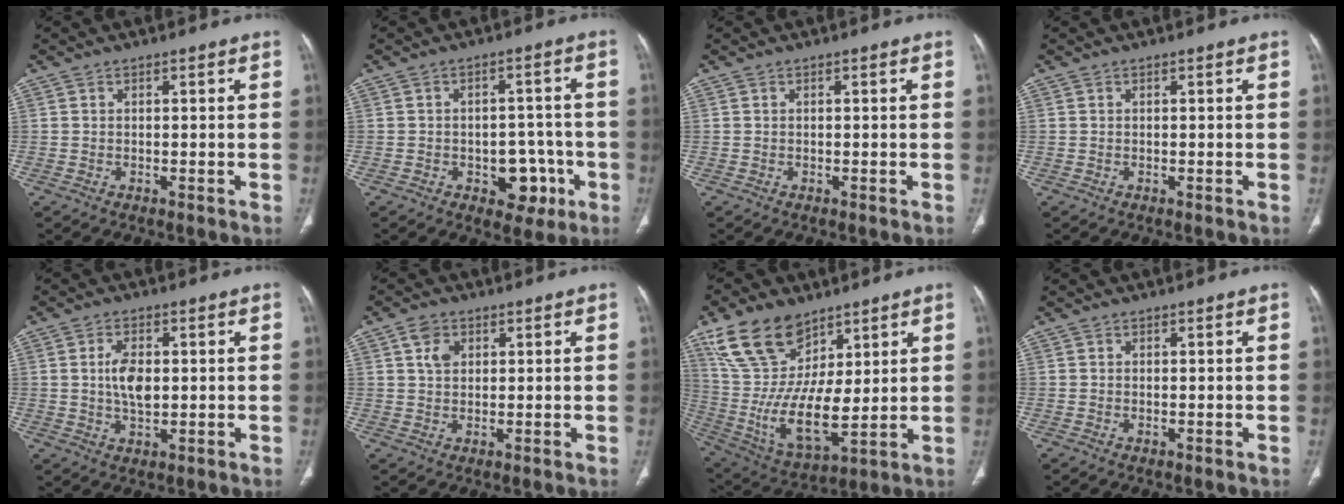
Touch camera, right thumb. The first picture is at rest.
{"total": 7.7, "force": [-2.8, 5.3, 4.9], "torque": [-0.022, 0.025, -0.029]}
{"total": 0.0}
{"total": 0.0}
{"total": 5.9, "force": [0.6, 3.2, 4.9], "torque": [-0.089, -0.003, 0.012]}
{"total": 4.1, "force": [1.6, 2.9, 2.4], "torque": [-0.031, -0.005, 0.032]}
{"total": 19.3, "force": [10.1, 10.4, 12.7], "torque": [-0.218, -0.045, 0.208]}
{"total": 0.0}